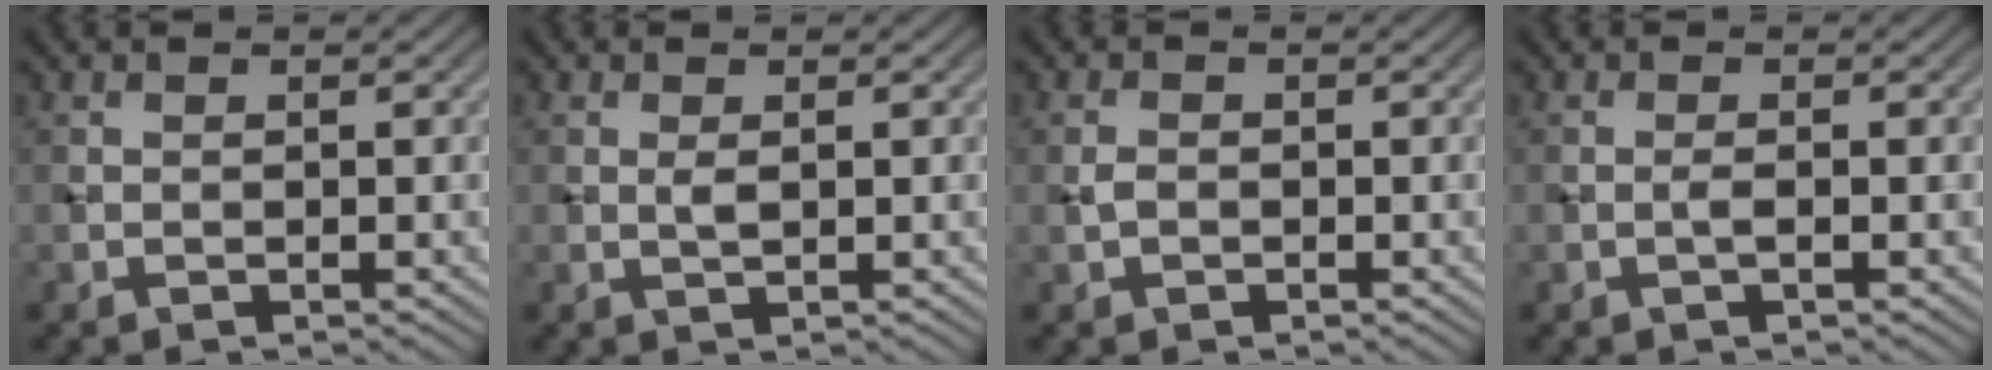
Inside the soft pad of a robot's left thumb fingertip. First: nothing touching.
{"total": 1.2, "force": [0.3, 0.3, 1.1], "torque": [-0.025, -0.001, 0.005]}
{"total": 1.4, "force": [-0.3, 1.0, 0.9], "torque": [-0.021, 0.001, -0.008]}
{"total": 0.9, "force": [-0.3, 0.1, 0.9], "torque": [-0.017, 0.000, -0.007]}